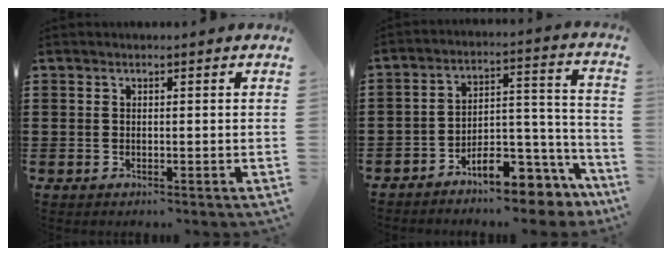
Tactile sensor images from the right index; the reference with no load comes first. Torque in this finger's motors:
{"motor_torque": [0.38, 0.75, -0.37, -0.02]}